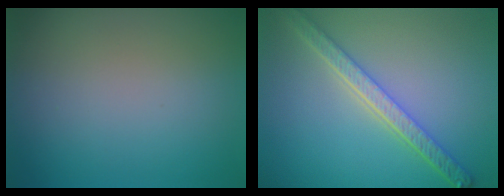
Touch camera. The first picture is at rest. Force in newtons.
{"total": 4.8, "press": 3.8, "slide": 3.0}